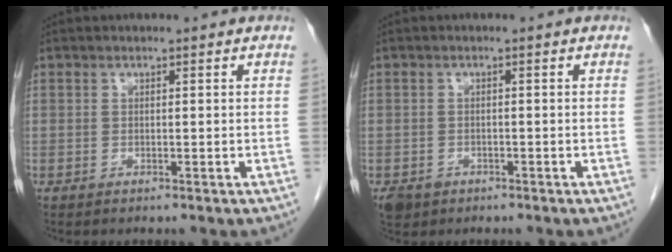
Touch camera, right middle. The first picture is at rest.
{"total": 3.1, "force": [-1.9, 2.4, 0.8], "torque": [-0.015, 0.000, -0.027]}